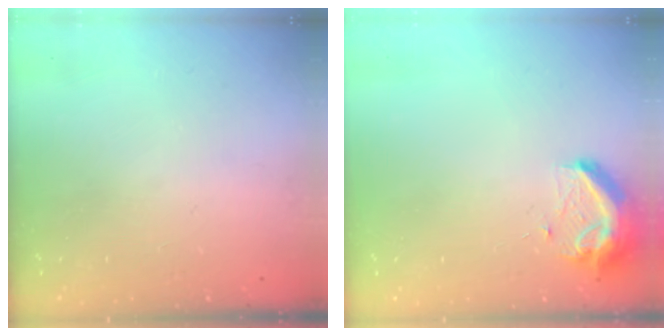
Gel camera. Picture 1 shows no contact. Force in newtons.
{"total": 9.2, "press": 9.2, "slide": 0.3}